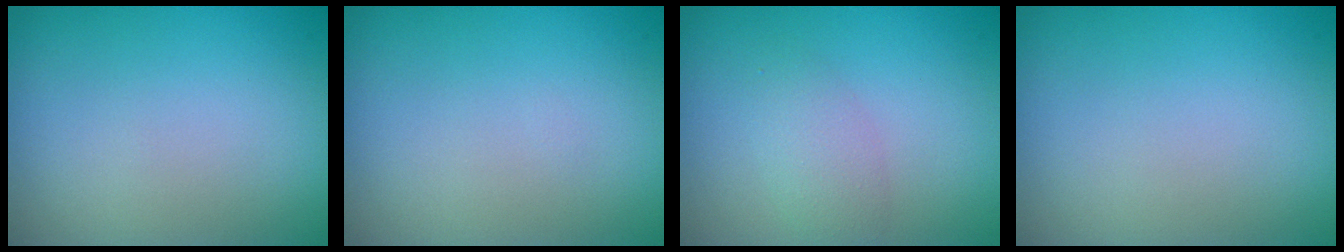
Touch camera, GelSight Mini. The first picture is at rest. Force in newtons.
{"total": 0.0}
{"total": 2.1, "press": 2.1, "slide": 0.1}
{"total": 0.0}